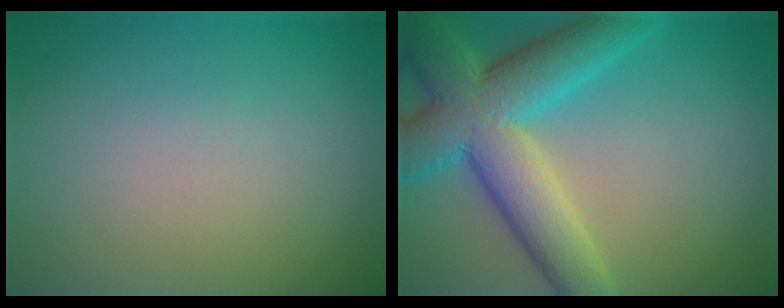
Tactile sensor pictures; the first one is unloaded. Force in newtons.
{"total": 10.2, "press": 10.1, "slide": 0.2}